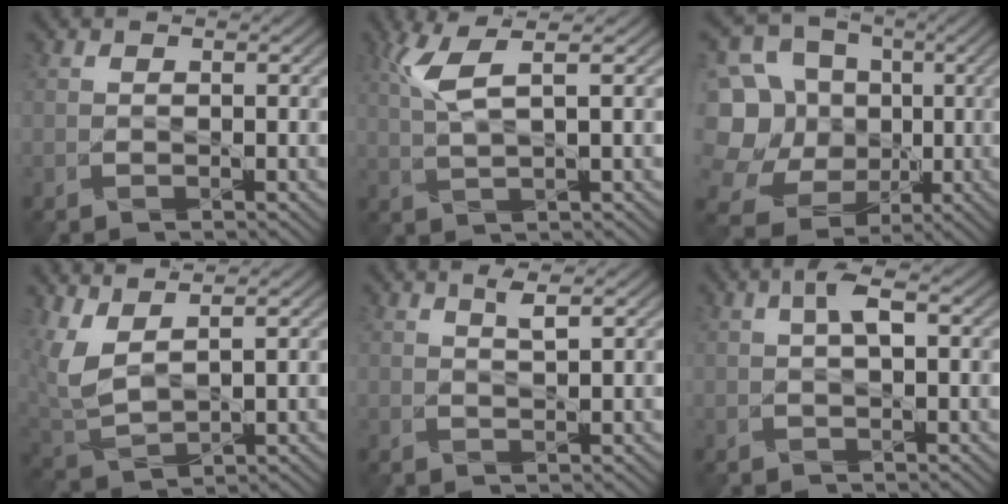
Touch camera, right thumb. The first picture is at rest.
{"total": 4.6, "force": [2.0, 0.0, 4.2], "torque": [-0.111, 0.012, 0.050]}
{"total": 17.6, "force": [0.0, 16.0, 7.3], "torque": [-0.266, 0.036, -0.013]}
{"total": 6.2, "force": [3.9, 1.6, 4.5], "torque": [-0.133, 0.006, 0.087]}
{"total": 1.7, "force": [1.2, -0.3, 1.2], "torque": [-0.032, 0.002, 0.027]}
{"total": 3.0, "force": [0.6, 0.8, 2.8], "torque": [-0.060, 0.012, 0.008]}